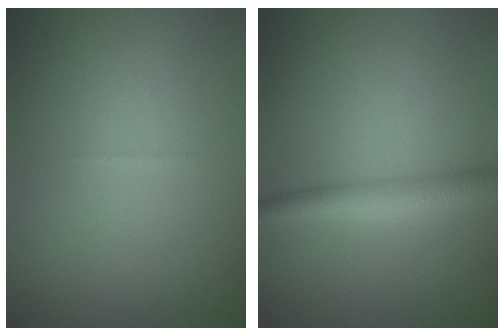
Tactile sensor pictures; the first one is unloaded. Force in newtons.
{"total": 3.6, "press": 3.6, "slide": 0.2}